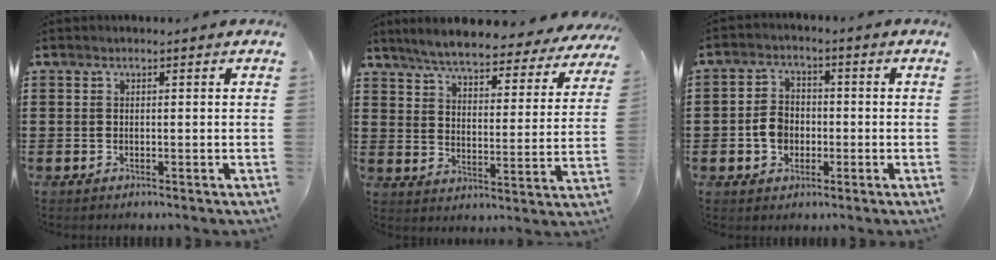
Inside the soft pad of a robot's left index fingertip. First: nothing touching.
{"total": 6.1, "force": [5.7, 0.4, 2.1], "torque": [-0.067, -0.035, 0.096]}
{"total": 4.5, "force": [-1.1, 3.5, 2.6], "torque": [-0.070, 0.003, -0.027]}